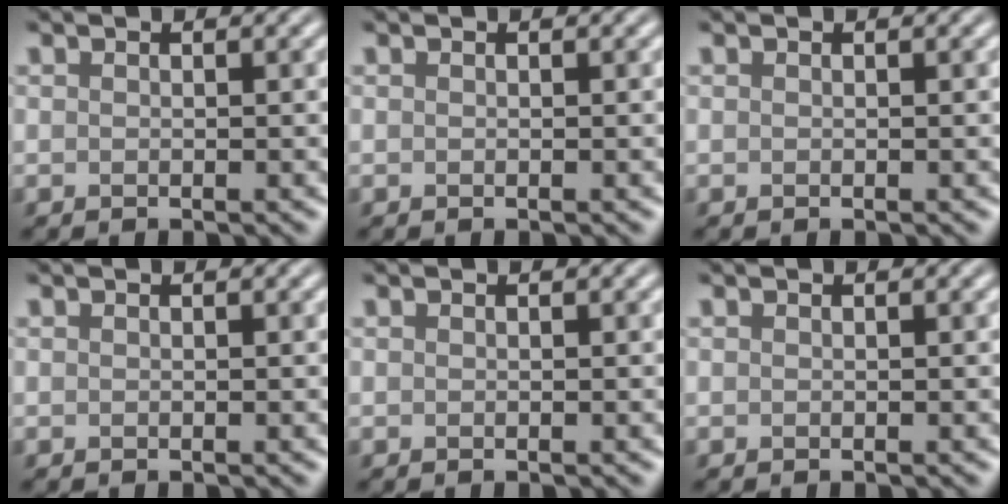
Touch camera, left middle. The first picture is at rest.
{"total": 0.0}
{"total": 0.0}
{"total": 0.0}
{"total": 0.0}
{"total": 0.0}